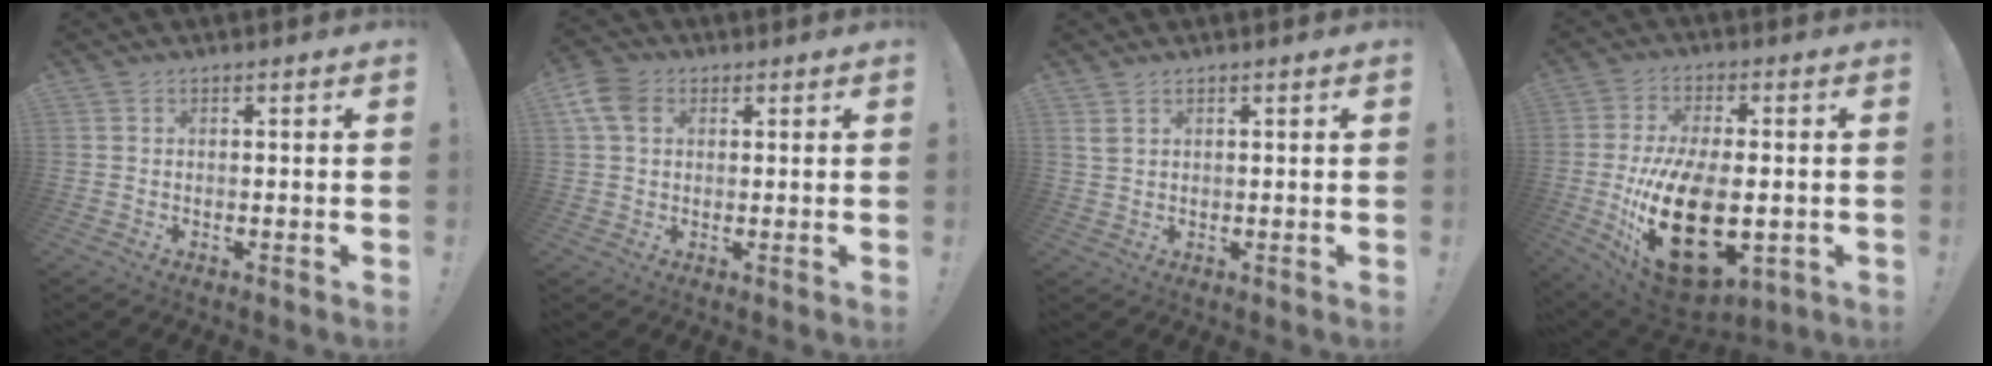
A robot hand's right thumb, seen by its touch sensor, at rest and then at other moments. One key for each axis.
{"total": 8.0, "fx": 3.3, "fy": 5.5, "fz": 4.7, "tx": -0.092, "ty": -0.003, "tz": 0.065}
{"total": 2.0, "fx": 1.2, "fy": 1.0, "fz": 1.2, "tx": -0.031, "ty": 0.003, "tz": 0.025}
{"total": 24.1, "fx": -3.9, "fy": 13.0, "fz": 20.0, "tx": -0.372, "ty": 0.003, "tz": -0.044}